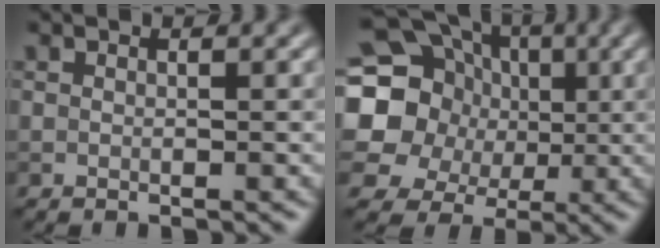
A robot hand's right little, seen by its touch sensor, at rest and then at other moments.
{"total": 18.2, "force": [2.8, 16.4, 7.4], "torque": [-0.165, 0.029, 0.005]}